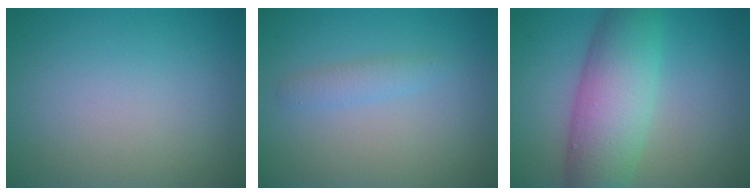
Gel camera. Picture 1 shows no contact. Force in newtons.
{"total": 1.4, "press": 1.4, "slide": 0.0}
{"total": 7.9, "press": 7.9, "slide": 0.2}